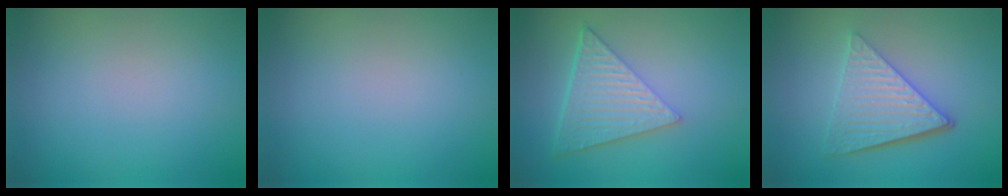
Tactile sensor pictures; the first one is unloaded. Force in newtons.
{"total": 0.0}
{"total": 6.4, "press": 4.4, "slide": 4.7}
{"total": 5.7, "press": 3.9, "slide": 4.1}